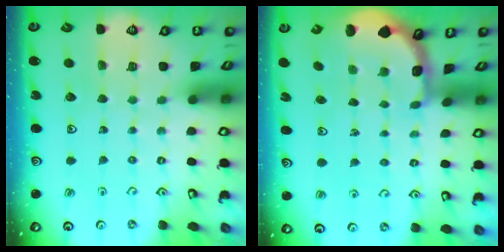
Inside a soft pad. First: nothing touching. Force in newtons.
{"total": 1.8, "press": 1.8, "slide": 0.3}